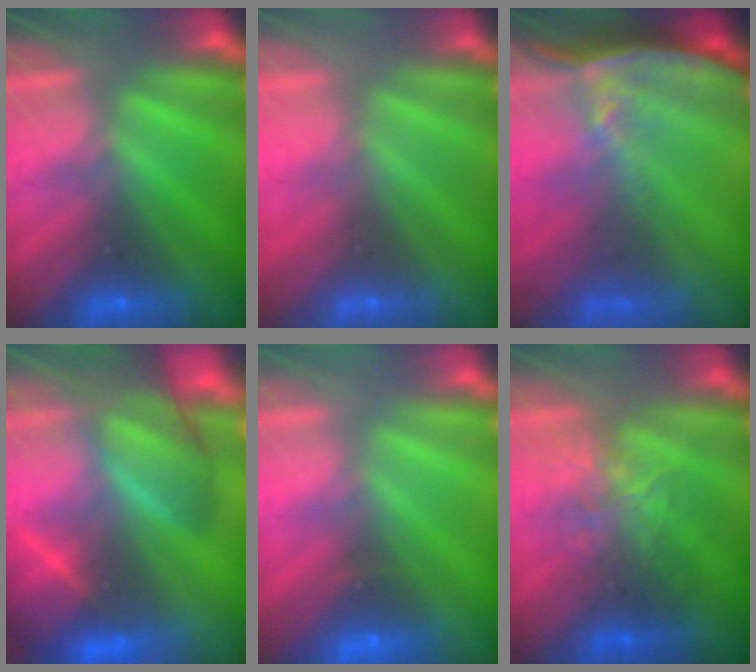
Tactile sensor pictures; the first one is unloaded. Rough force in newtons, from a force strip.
{"total": 2.9}
{"total": 7.6}
{"total": 7.0}
{"total": 2.4}
{"total": 2.5}